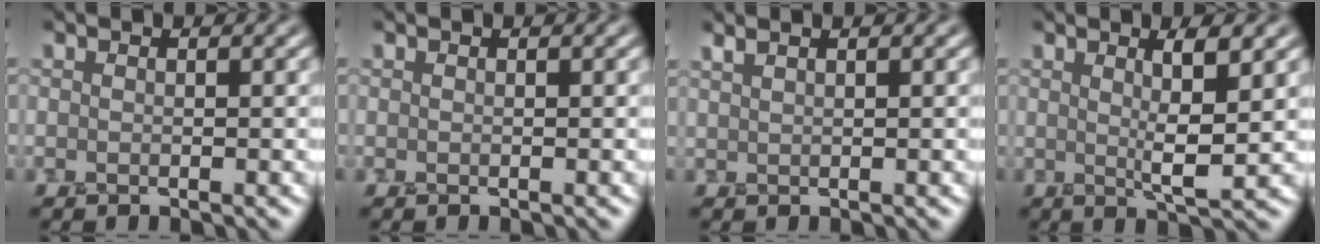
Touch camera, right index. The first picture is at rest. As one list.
[{"total": 0.0}, {"total": 1.1, "force": [1.0, 0.2, 0.5], "torque": [-0.014, 0.003, 0.020]}, {"total": 3.6, "force": [1.2, 0.7, 3.3], "torque": [-0.054, -0.010, 0.021]}]